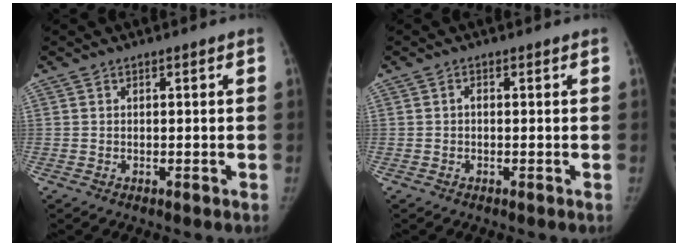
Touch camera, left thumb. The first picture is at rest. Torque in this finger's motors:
{"motor_torque": [-0.15, 0.21, -0.33, 0.22, 0.00]}